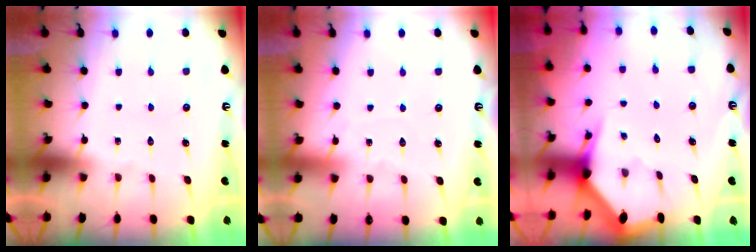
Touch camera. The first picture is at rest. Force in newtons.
{"total": 2.7, "press": 2.7, "slide": 0.1}
{"total": 3.2, "press": 3.2, "slide": 0.3}